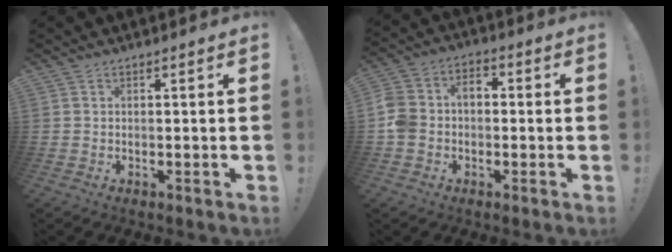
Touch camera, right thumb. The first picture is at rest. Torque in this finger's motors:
{"motor_torque": [1.51, 1.31, 0.76, -0.32, 0.02]}